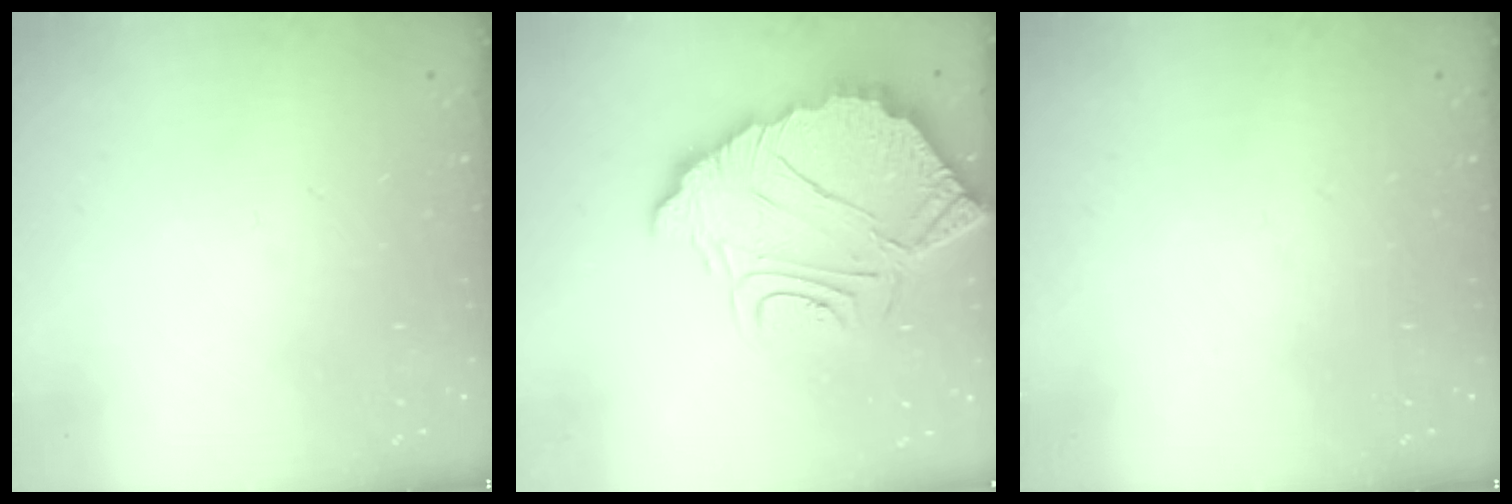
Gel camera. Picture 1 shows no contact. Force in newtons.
{"total": 11.7, "press": 11.7, "slide": 0.9}
{"total": 0.0}